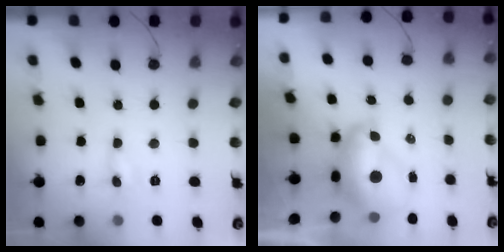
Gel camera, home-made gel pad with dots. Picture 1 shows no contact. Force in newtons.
{"total": 12.0, "press": 11.9, "slide": 1.2}